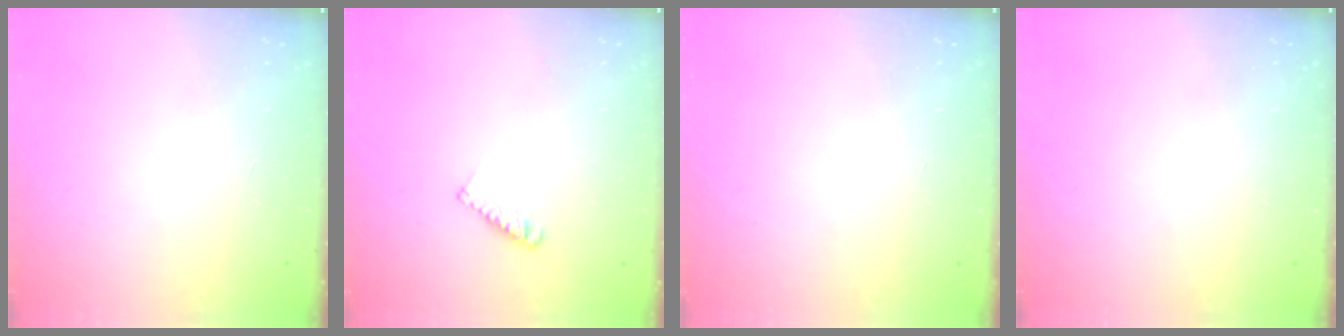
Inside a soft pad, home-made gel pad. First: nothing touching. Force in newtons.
{"total": 4.3, "press": 4.3, "slide": 0.6}
{"total": 0.0}
{"total": 0.0}